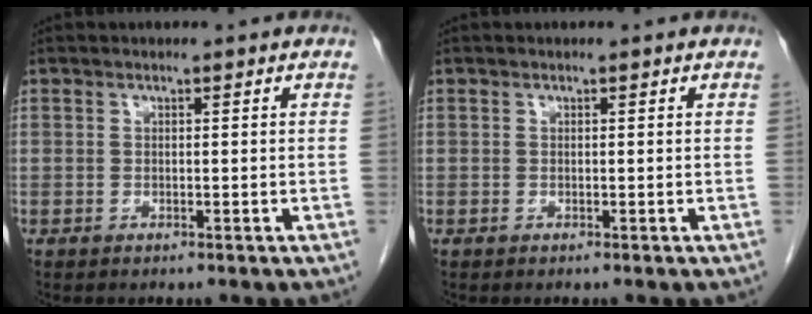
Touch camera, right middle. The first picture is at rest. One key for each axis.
{"total": 0.0}